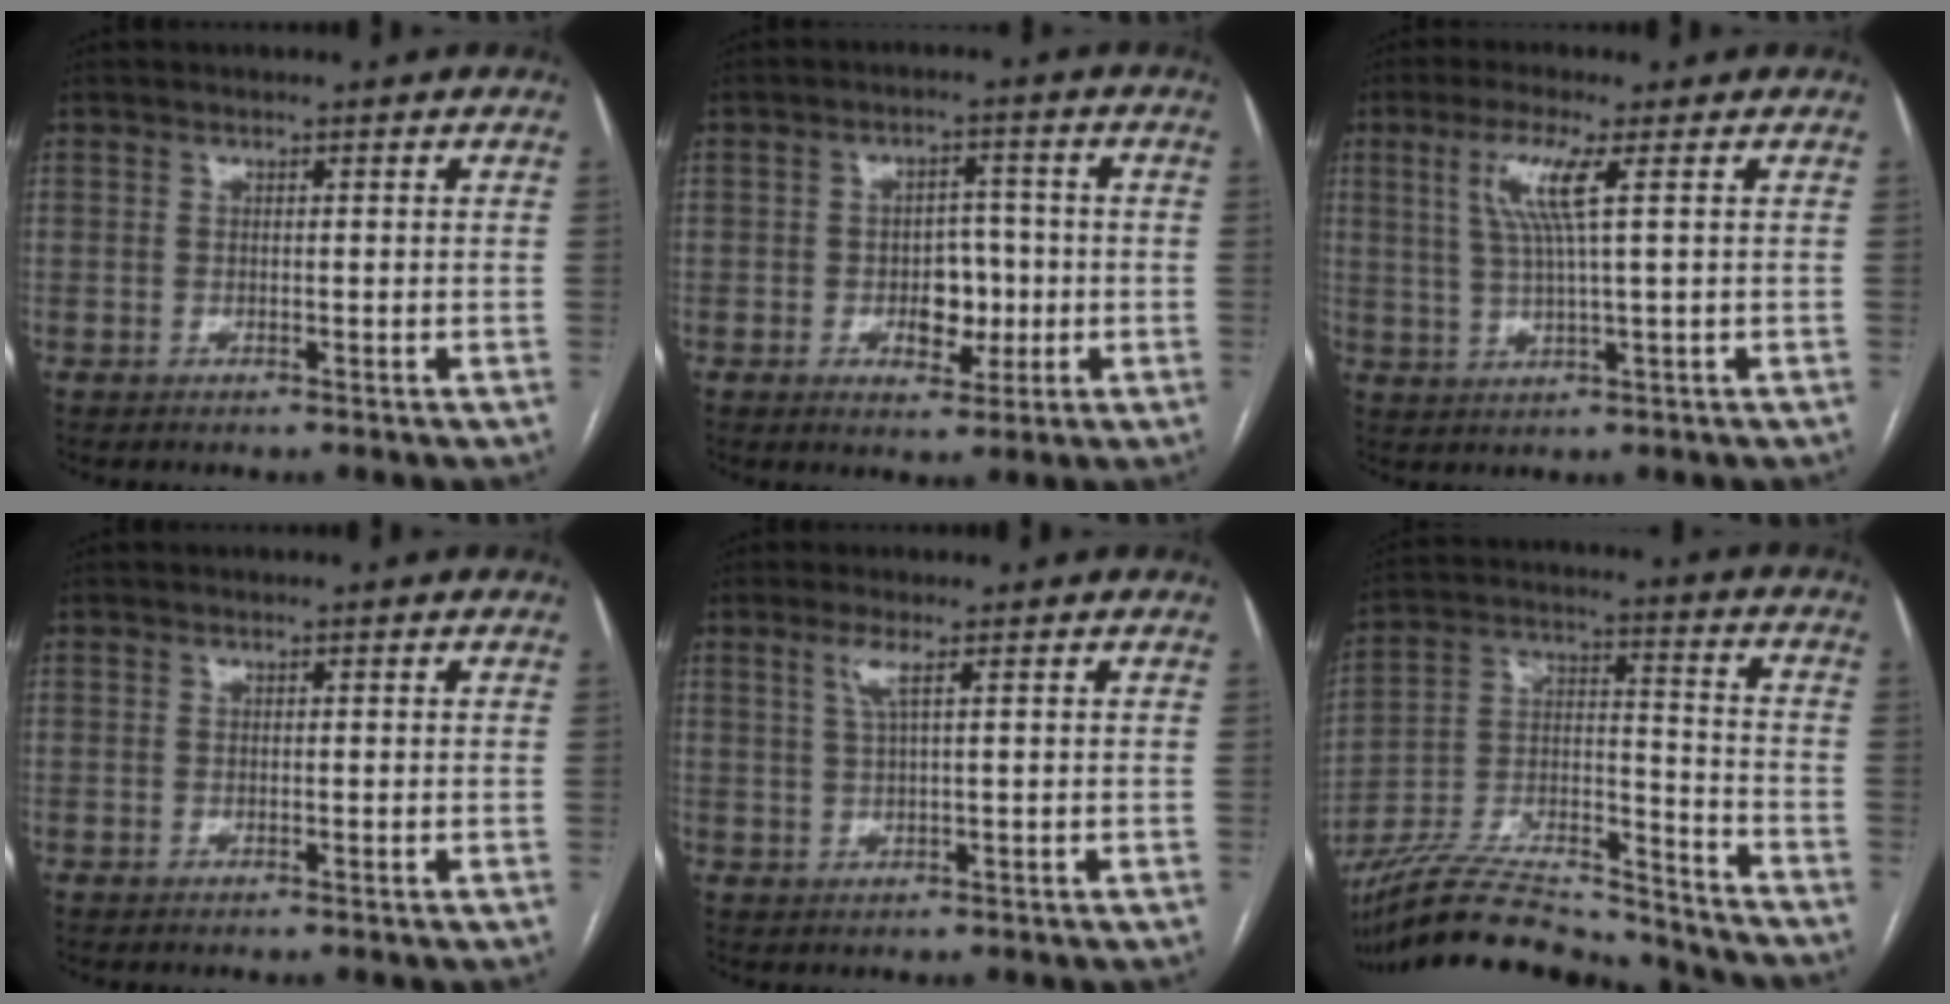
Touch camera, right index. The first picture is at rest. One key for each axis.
{"total": 6.1, "fx": -1.3, "fy": 3.8, "fz": 4.6, "tx": -0.066, "ty": 0.013, "tz": -0.012}
{"total": 6.5, "fx": 1.9, "fy": -0.3, "fz": 6.2, "tx": -0.131, "ty": 0.007, "tz": 0.043}
{"total": 0.0}
{"total": 2.8, "fx": 1.2, "fy": -0.1, "fz": 2.5, "tx": -0.059, "ty": 0.002, "tz": 0.026}
{"total": 24.4, "fx": -22.3, "fy": 4.5, "fz": 8.9, "tx": -0.179, "ty": 0.004, "tz": -0.363}